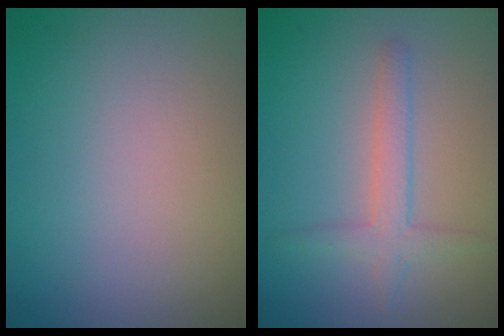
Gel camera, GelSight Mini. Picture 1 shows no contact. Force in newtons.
{"total": 2.4, "press": 2.4, "slide": 0.1}